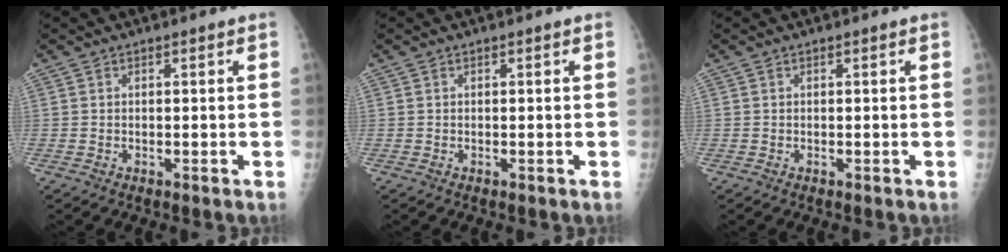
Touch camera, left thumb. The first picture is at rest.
{"total": 0.0}
{"total": 0.0}